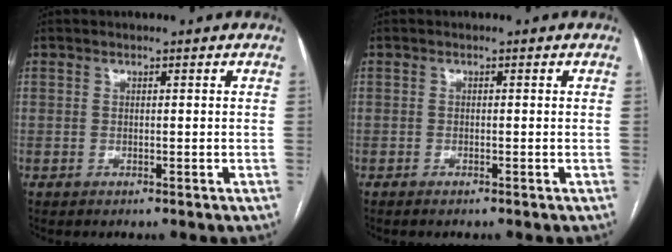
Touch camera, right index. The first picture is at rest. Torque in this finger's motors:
{"motor_torque": [0.00, 0.03, -0.03, 0.01]}